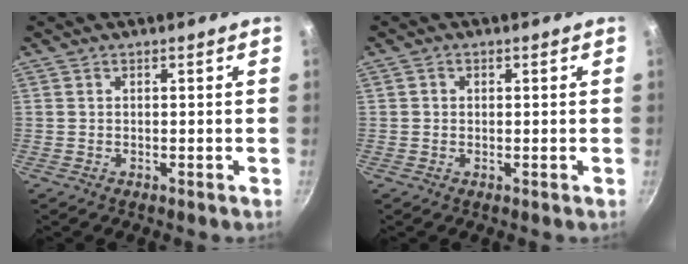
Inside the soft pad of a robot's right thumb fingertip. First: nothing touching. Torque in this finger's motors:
{"motor_torque": [-0.01, 0.13, 0.17, 0.38, 0.08]}